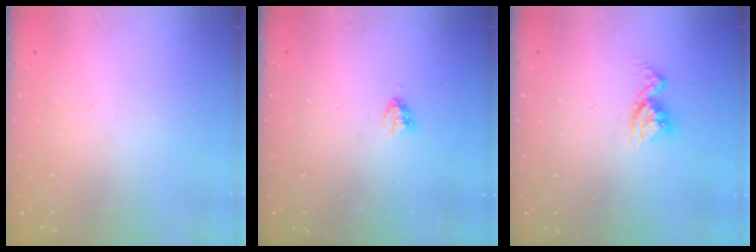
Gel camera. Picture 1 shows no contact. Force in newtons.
{"total": 2.9, "press": 2.9, "slide": 0.5}
{"total": 9.2, "press": 9.2, "slide": 0.8}